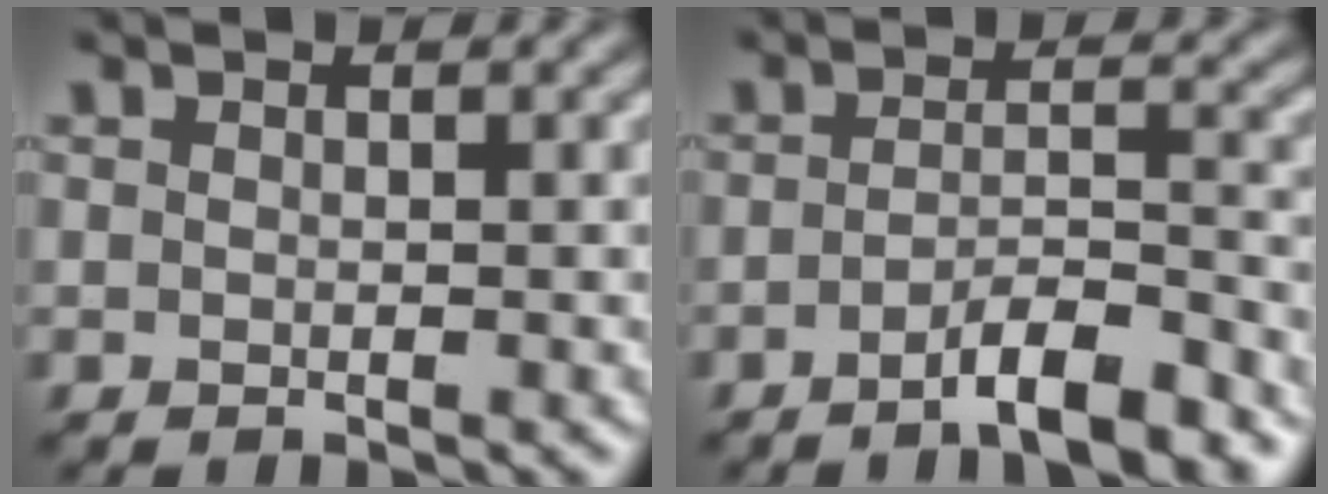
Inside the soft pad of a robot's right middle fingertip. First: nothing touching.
{"total": 5.2, "force": [-3.5, 1.1, 3.7], "torque": [-0.051, 0.006, -0.059]}